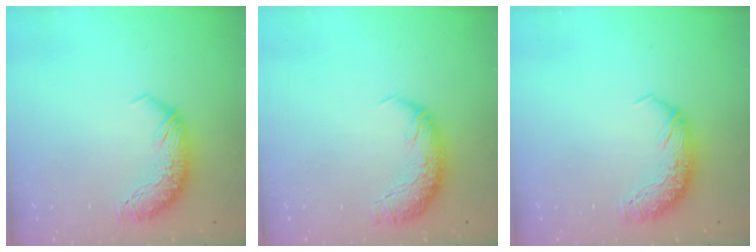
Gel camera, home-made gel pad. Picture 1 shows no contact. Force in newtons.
{"total": 2.4, "press": 1.1, "slide": 2.2}
{"total": 0.0}